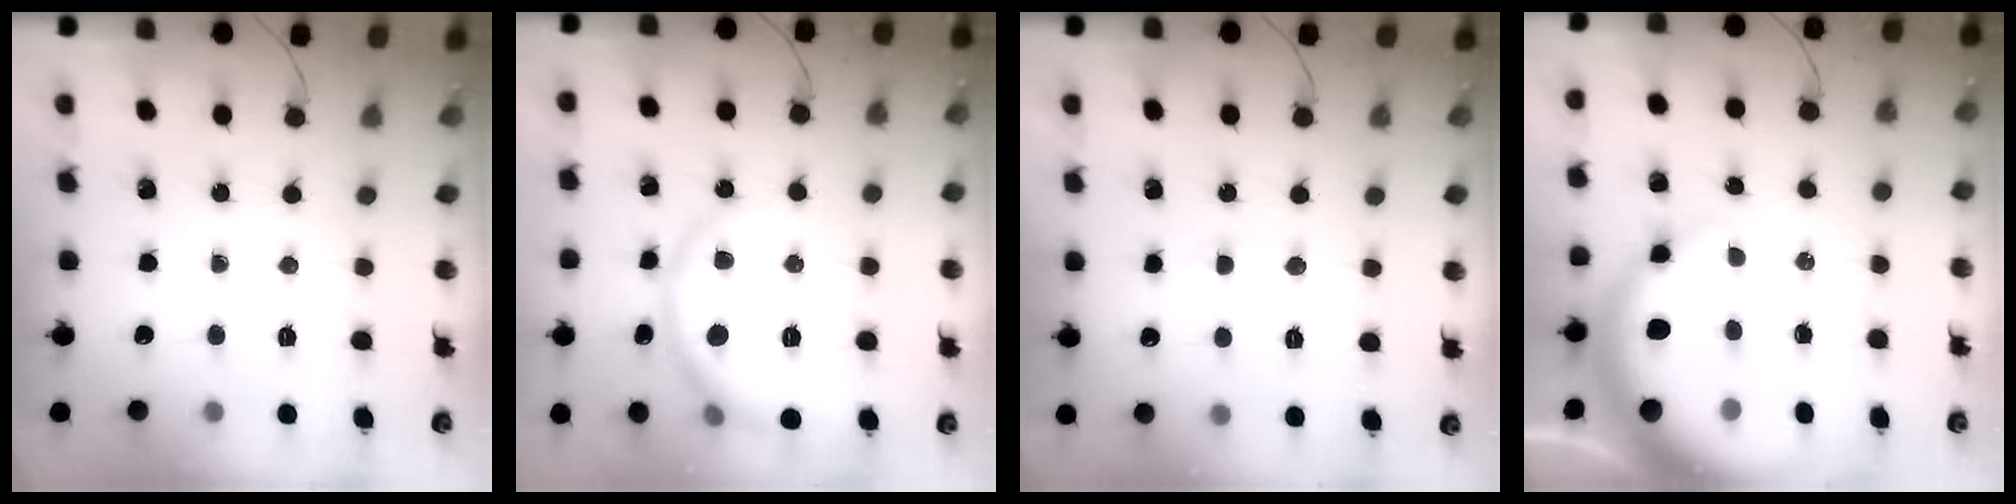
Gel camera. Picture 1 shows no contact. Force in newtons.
{"total": 10.2, "press": 10.1, "slide": 0.9}
{"total": 6.4, "press": 6.1, "slide": 1.8}
{"total": 12.7, "press": 12.4, "slide": 2.7}